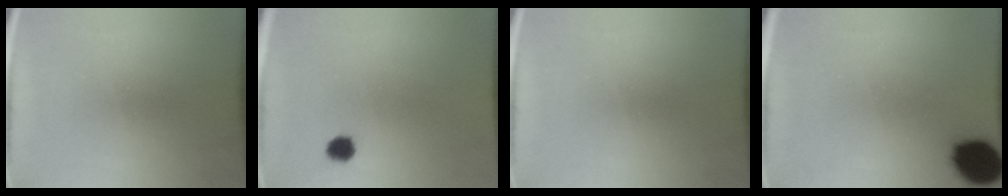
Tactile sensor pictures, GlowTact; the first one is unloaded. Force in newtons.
{"total": 2.7}
{"total": 0.0}
{"total": 14.7}